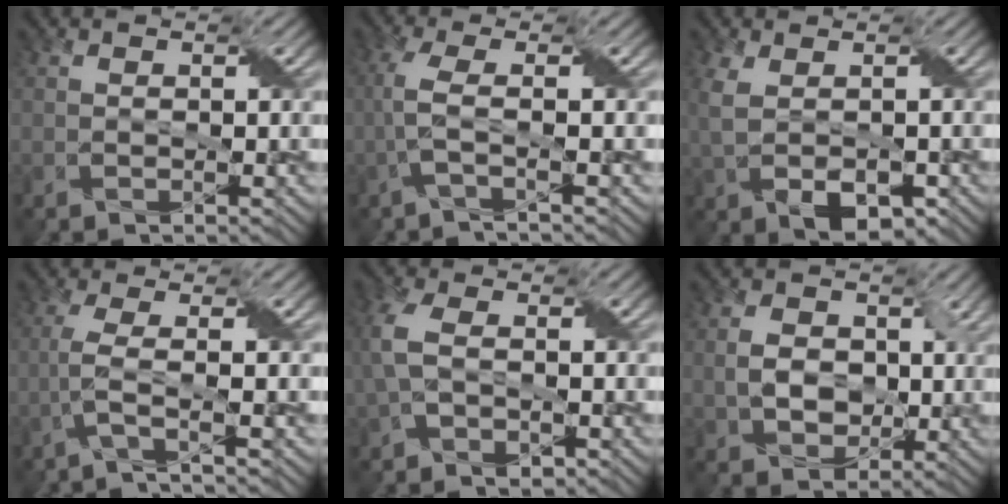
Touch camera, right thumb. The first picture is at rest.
{"total": 3.4, "force": [-0.8, 0.5, 3.2], "torque": [-0.073, 0.004, -0.032]}
{"total": 6.4, "force": [-0.3, 4.1, 4.9], "torque": [-0.116, -0.021, 0.005]}
{"total": 3.2, "force": [-1.2, 0.3, 2.9], "torque": [-0.060, 0.005, -0.045]}
{"total": 6.4, "force": [-0.3, 4.2, 4.8], "torque": [-0.130, -0.001, -0.003]}
{"total": 5.9, "force": [0.4, 4.6, 3.6], "torque": [-0.079, -0.004, 0.009]}